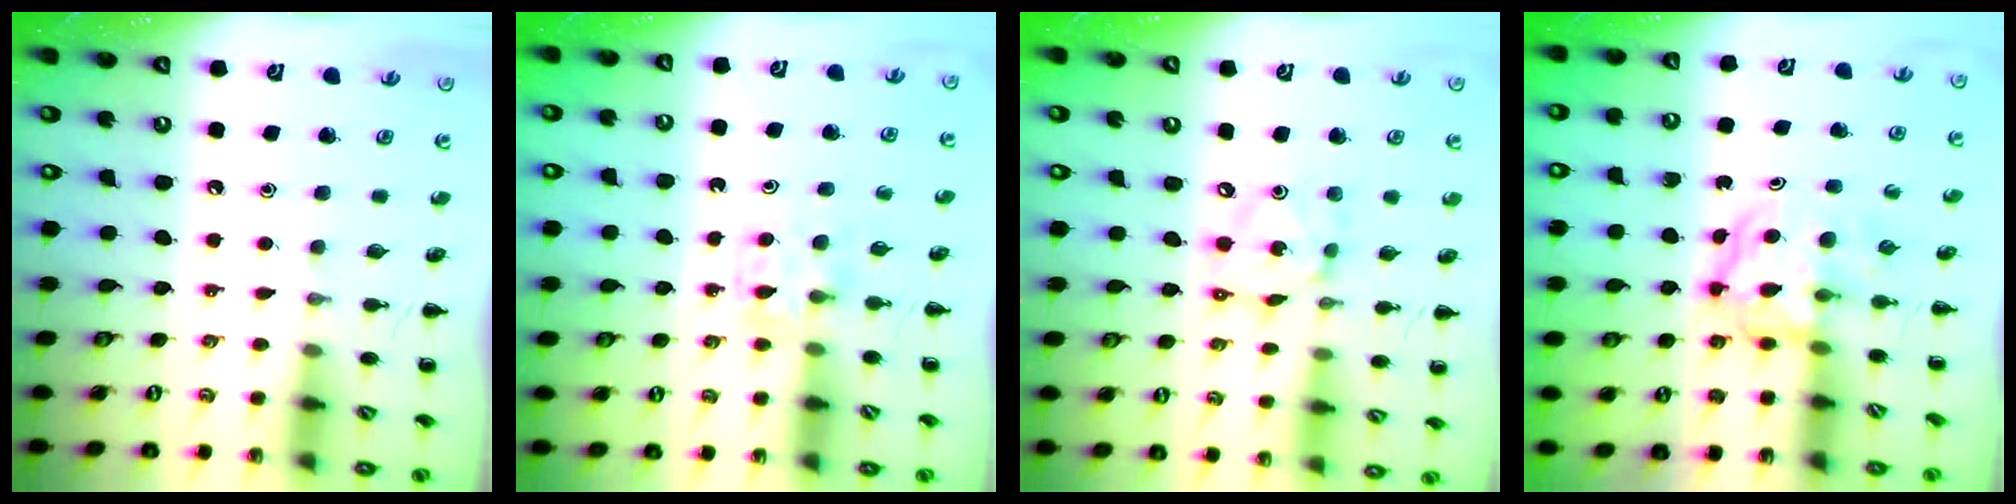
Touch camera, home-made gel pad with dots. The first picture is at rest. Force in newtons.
{"total": 3.7, "press": 3.5, "slide": 1.3}
{"total": 6.4, "press": 6.3, "slide": 1.2}
{"total": 4.0, "press": 3.9, "slide": 0.4}